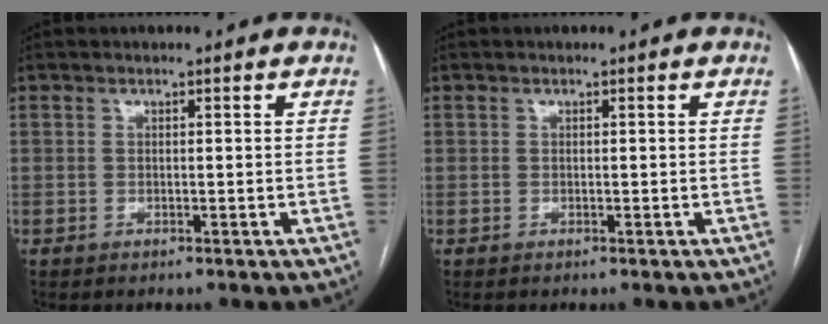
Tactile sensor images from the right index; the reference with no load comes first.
{"total": 0.0}